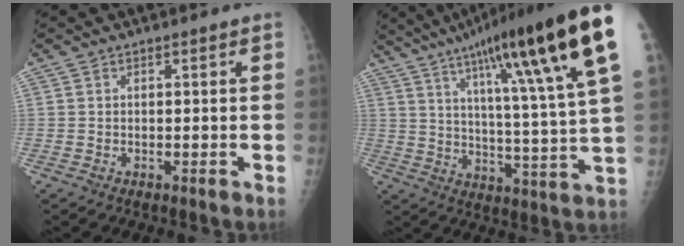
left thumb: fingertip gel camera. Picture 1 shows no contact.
{"total": 26.6, "force": [13.3, 2.6, 22.8], "torque": [-0.342, -0.030, 0.195]}